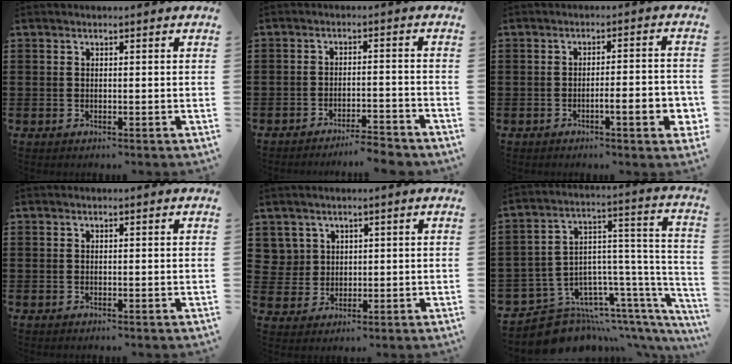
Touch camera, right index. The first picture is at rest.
{"total": 3.9, "force": [-3.8, -0.2, 0.8], "torque": [-0.018, -0.003, -0.080]}
{"total": 5.8, "force": [-2.1, 0.8, 5.4], "torque": [-0.076, -0.010, -0.036]}
{"total": 0.0}
{"total": 3.8, "force": [1.6, 3.4, 0.2], "torque": [-0.022, 0.014, 0.032]}
{"total": 10.2, "force": [-8.2, 5.3, 3.1], "torque": [-0.061, 0.005, -0.145]}